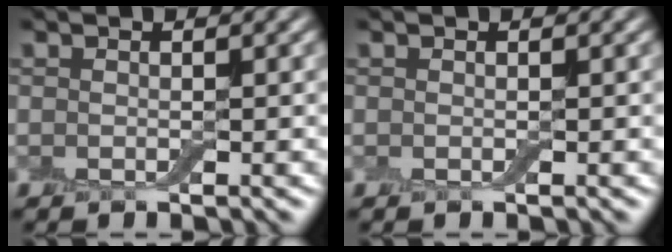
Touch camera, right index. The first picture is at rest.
{"total": 0.0}